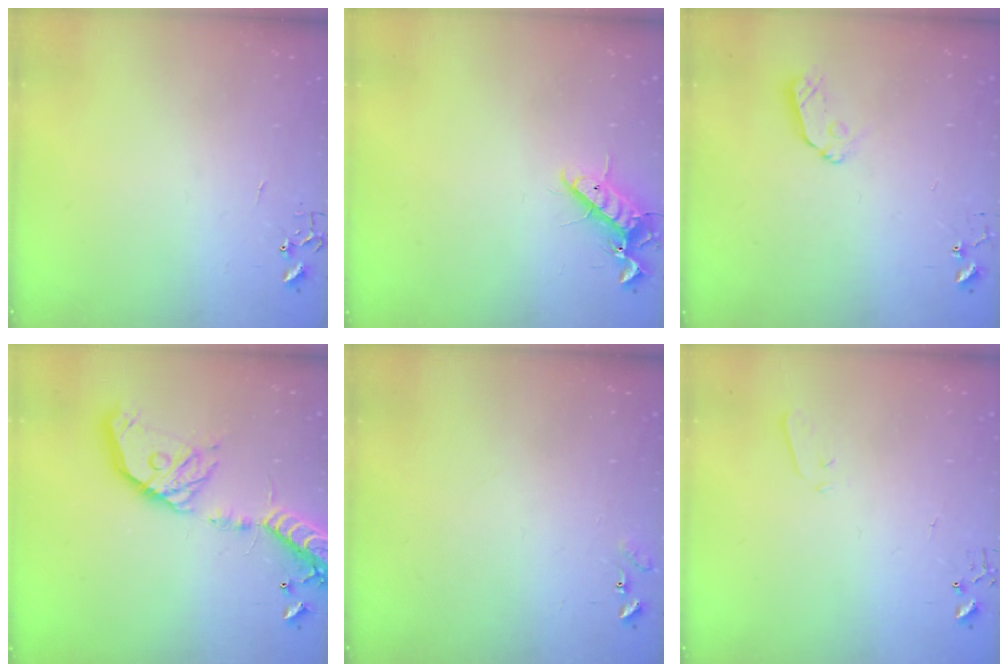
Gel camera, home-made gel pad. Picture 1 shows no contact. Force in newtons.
{"total": 12.1, "press": 11.9, "slide": 2.0}
{"total": 7.3, "press": 7.3, "slide": 0.4}
{"total": 20.9, "press": 20.5, "slide": 3.9}
{"total": 7.7, "press": 7.6, "slide": 0.6}
{"total": 3.3, "press": 3.2, "slide": 0.6}